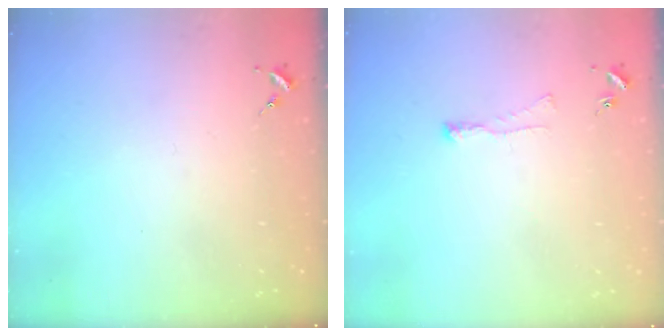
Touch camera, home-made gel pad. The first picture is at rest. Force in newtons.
{"total": 2.7, "press": 2.6, "slide": 0.7}